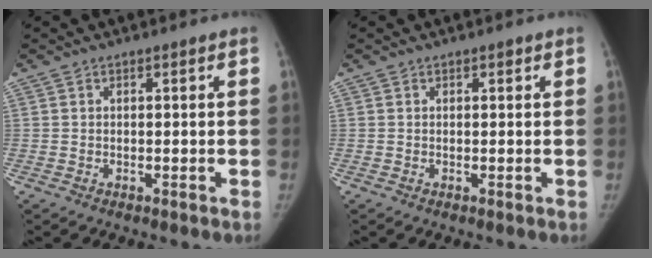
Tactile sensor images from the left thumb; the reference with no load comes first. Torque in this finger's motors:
{"motor_torque": [0.14, -0.03, 0.26, 0.17, 0.05]}